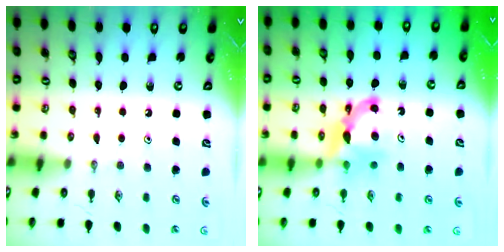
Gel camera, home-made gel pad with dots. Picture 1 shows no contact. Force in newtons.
{"total": 7.8, "press": 7.8, "slide": 0.4}